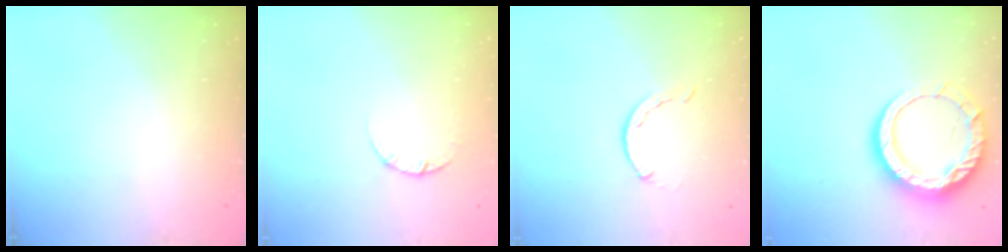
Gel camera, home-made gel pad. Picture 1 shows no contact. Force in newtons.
{"total": 2.4, "press": 2.3, "slide": 0.3}
{"total": 1.5, "press": 1.5, "slide": 0.2}
{"total": 16.2, "press": 16.1, "slide": 1.2}